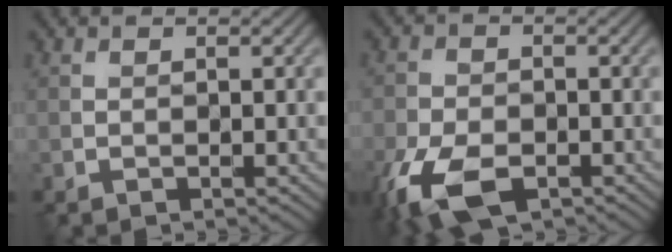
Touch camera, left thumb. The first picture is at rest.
{"total": 9.3, "force": [-4.9, 4.8, 6.2], "torque": [-0.148, -0.026, -0.100]}